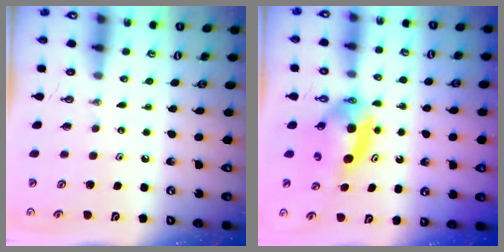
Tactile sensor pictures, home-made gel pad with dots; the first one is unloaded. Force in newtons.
{"total": 5.3, "press": 5.3, "slide": 0.3}